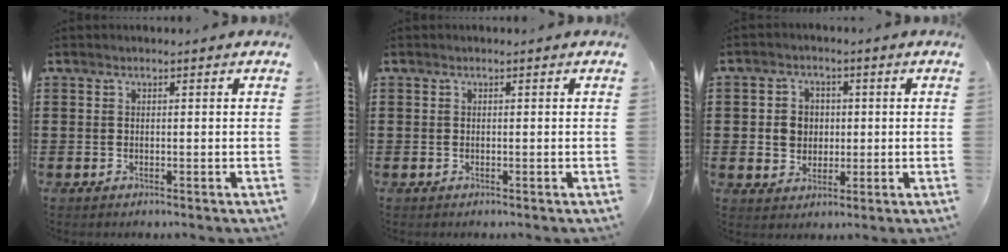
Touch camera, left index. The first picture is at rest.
{"total": 0.0}
{"total": 4.2, "force": [0.1, 3.9, 1.6], "torque": [-0.038, 0.010, -0.004]}